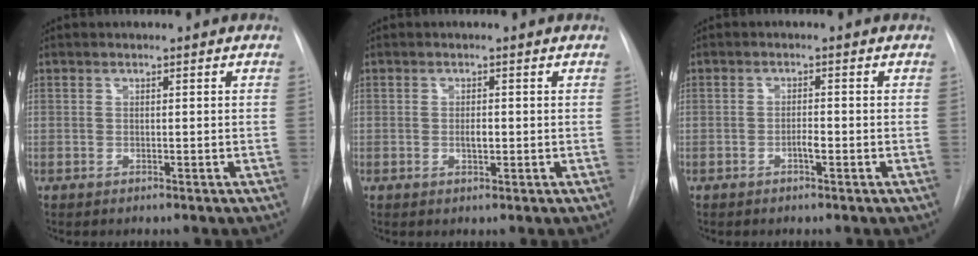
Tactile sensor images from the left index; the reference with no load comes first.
{"total": 1.3, "force": [0.0, 0.5, 1.2], "torque": [-0.021, -0.001, 0.001]}
{"total": 1.3, "force": [-0.6, 0.2, 1.1], "torque": [-0.019, 0.001, -0.012]}